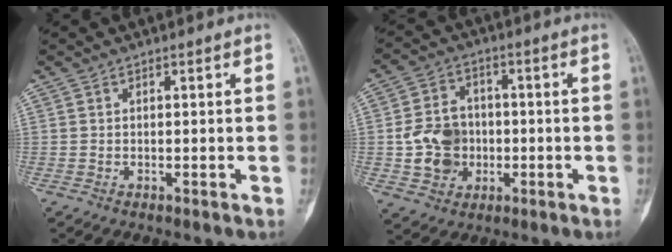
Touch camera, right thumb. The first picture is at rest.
{"total": 10.4, "force": [-1.2, 8.7, 5.5], "torque": [-0.073, 0.013, -0.019]}